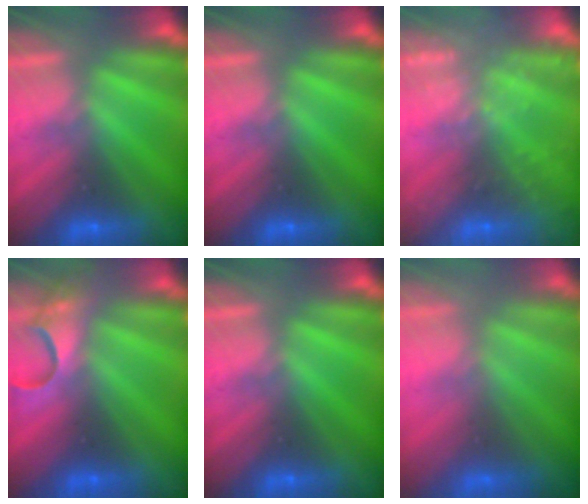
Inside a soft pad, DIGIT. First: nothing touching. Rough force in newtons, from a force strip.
{"total": 0.0}
{"total": 5.9}
{"total": 4.8}
{"total": 0.0}
{"total": 2.8}